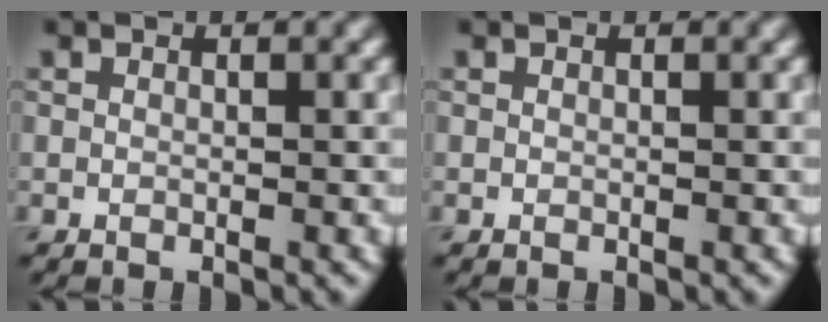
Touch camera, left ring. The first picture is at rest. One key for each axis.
{"total": 0.0}